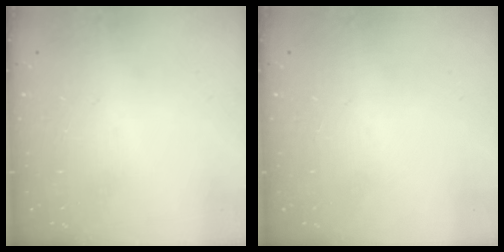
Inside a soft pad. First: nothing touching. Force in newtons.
{"total": 0.0}